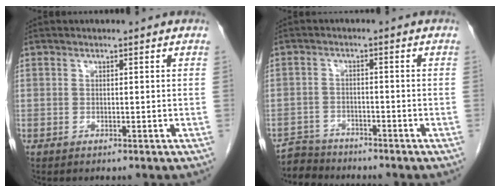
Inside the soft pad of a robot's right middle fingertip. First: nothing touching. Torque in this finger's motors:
{"motor_torque": [0.24, -0.16, 0.02, -0.03]}